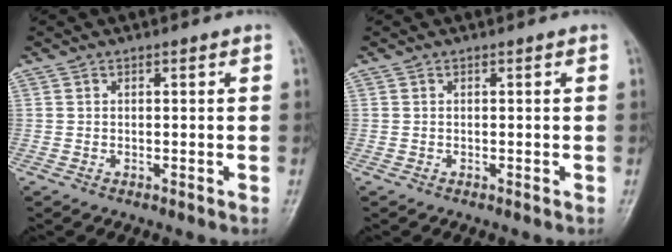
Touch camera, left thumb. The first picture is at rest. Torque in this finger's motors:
{"motor_torque": [0.01, 0.00, -0.04, -0.06, 0.00]}